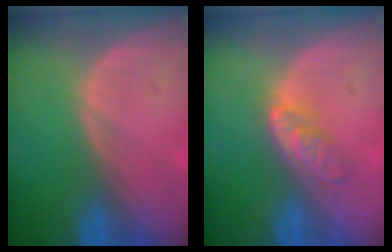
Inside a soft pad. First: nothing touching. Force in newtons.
{"total": 4.7, "press": 3.9, "slide": 2.5}